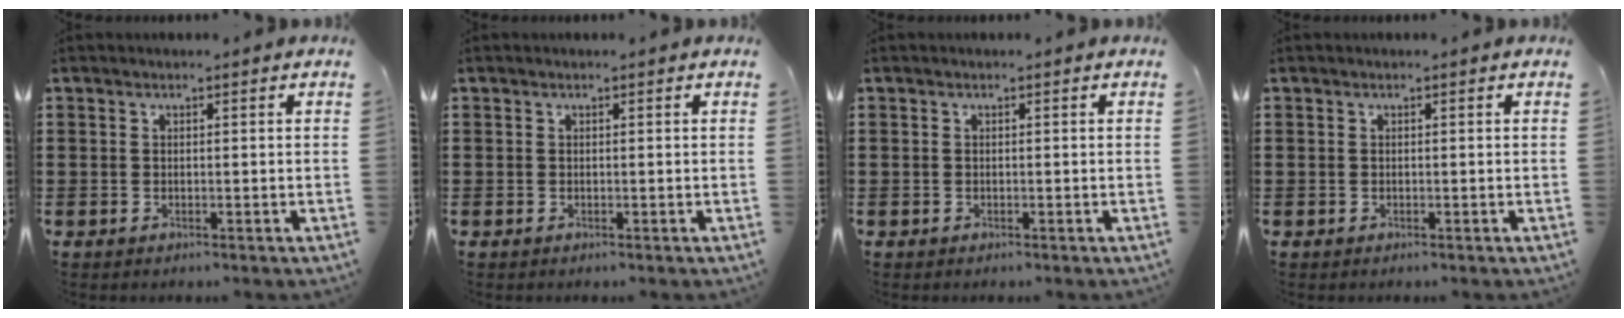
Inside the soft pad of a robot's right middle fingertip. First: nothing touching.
{"total": 0.0}
{"total": 0.0}
{"total": 0.0}